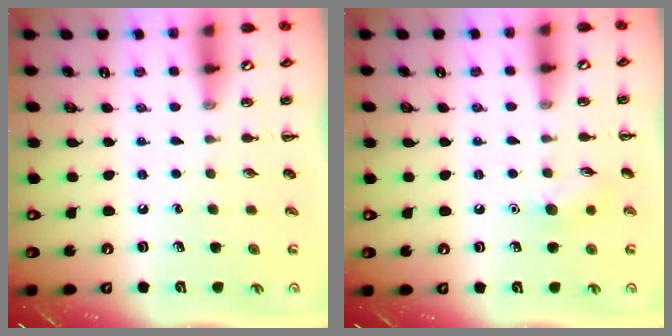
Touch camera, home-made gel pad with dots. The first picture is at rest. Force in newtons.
{"total": 6.2, "press": 6.1, "slide": 1.2}